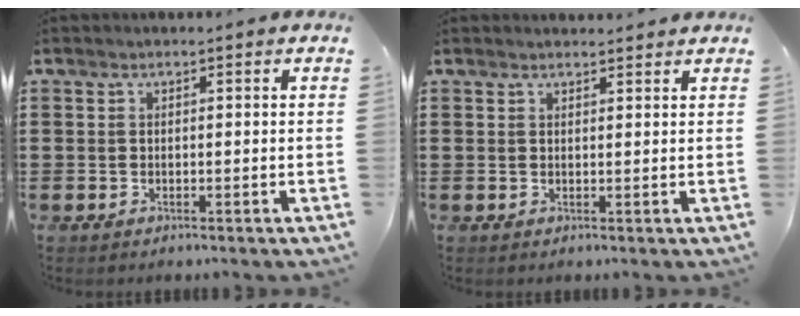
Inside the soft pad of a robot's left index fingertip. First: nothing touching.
{"total": 1.3, "force": [1.2, 0.2, 0.0], "torque": [-0.004, 0.001, 0.024]}